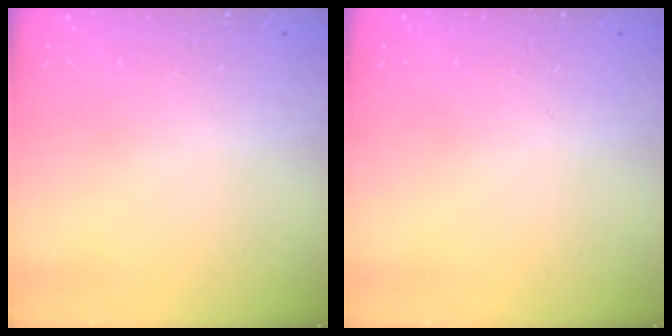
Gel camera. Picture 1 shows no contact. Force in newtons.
{"total": 0.0}